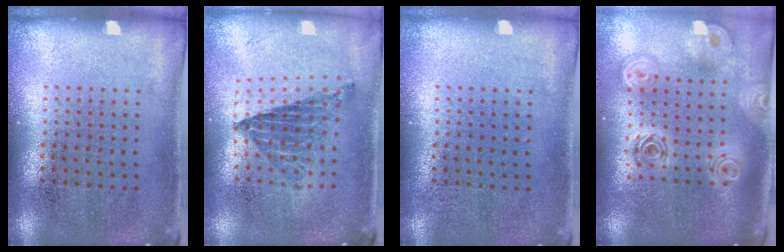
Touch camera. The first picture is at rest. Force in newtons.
{"total": 0.7, "press": 0.7, "slide": 0.1}
{"total": 0.0}
{"total": 2.5, "press": 1.9, "slide": 1.7}